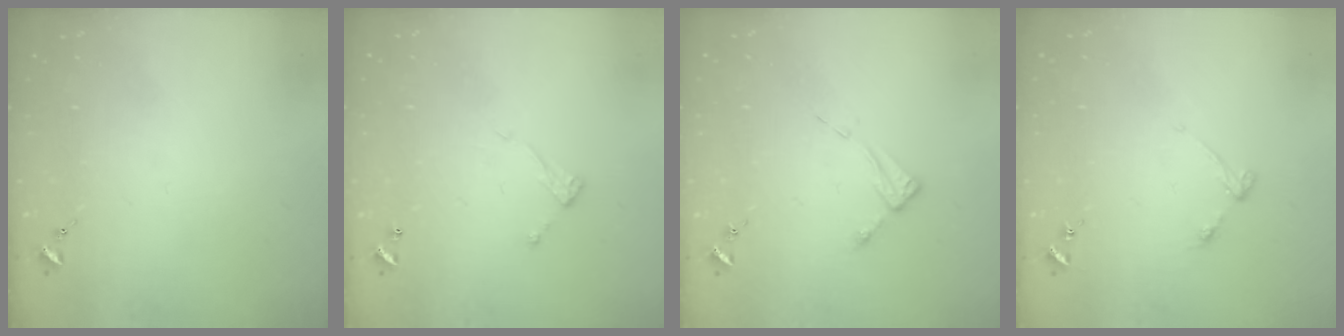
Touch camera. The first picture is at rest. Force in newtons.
{"total": 6.6, "press": 6.6, "slide": 0.6}
{"total": 5.4, "press": 5.3, "slide": 0.5}
{"total": 2.9, "press": 2.8, "slide": 0.4}